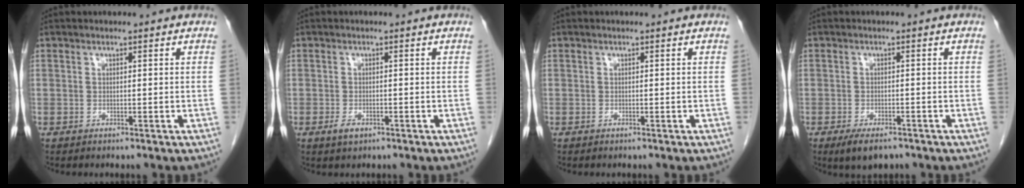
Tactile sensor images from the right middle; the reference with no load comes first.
{"total": 1.8, "force": [-1.0, 0.8, 1.2], "torque": [-0.026, -0.001, -0.014]}
{"total": 0.0}
{"total": 4.4, "force": [-3.1, 1.6, 2.6], "torque": [-0.049, -0.007, -0.046]}